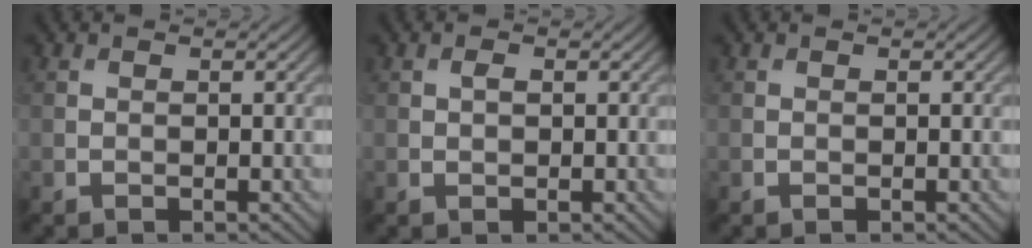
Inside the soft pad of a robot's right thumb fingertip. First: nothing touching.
{"total": 1.0, "force": [0.3, 0.6, 0.8], "torque": [-0.016, 0.001, 0.005]}
{"total": 0.0}